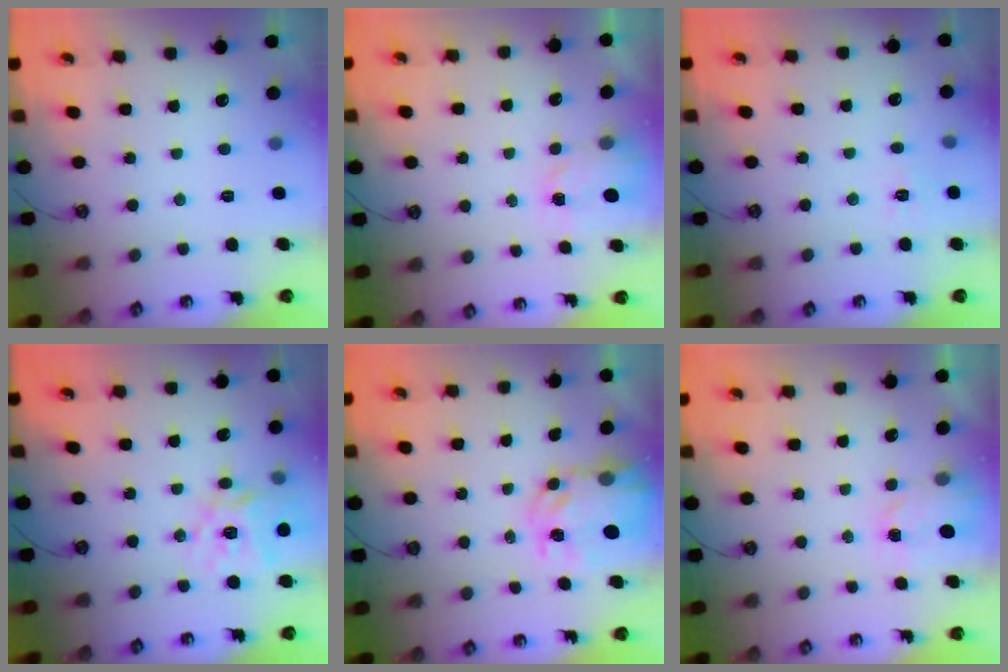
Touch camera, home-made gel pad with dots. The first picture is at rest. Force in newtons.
{"total": 1.5, "press": 1.5, "slide": 0.2}
{"total": 5.5, "press": 5.4, "slide": 0.6}
{"total": 16.6, "press": 16.4, "slide": 2.3}
{"total": 8.4, "press": 8.4, "slide": 0.6}
{"total": 1.5, "press": 1.5, "slide": 0.2}